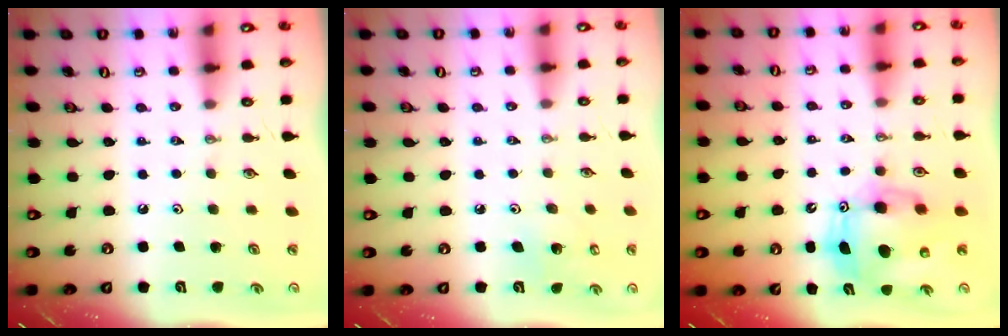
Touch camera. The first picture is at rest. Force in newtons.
{"total": 5.1, "press": 5.1, "slide": 0.4}
{"total": 11.7, "press": 11.5, "slide": 2.4}